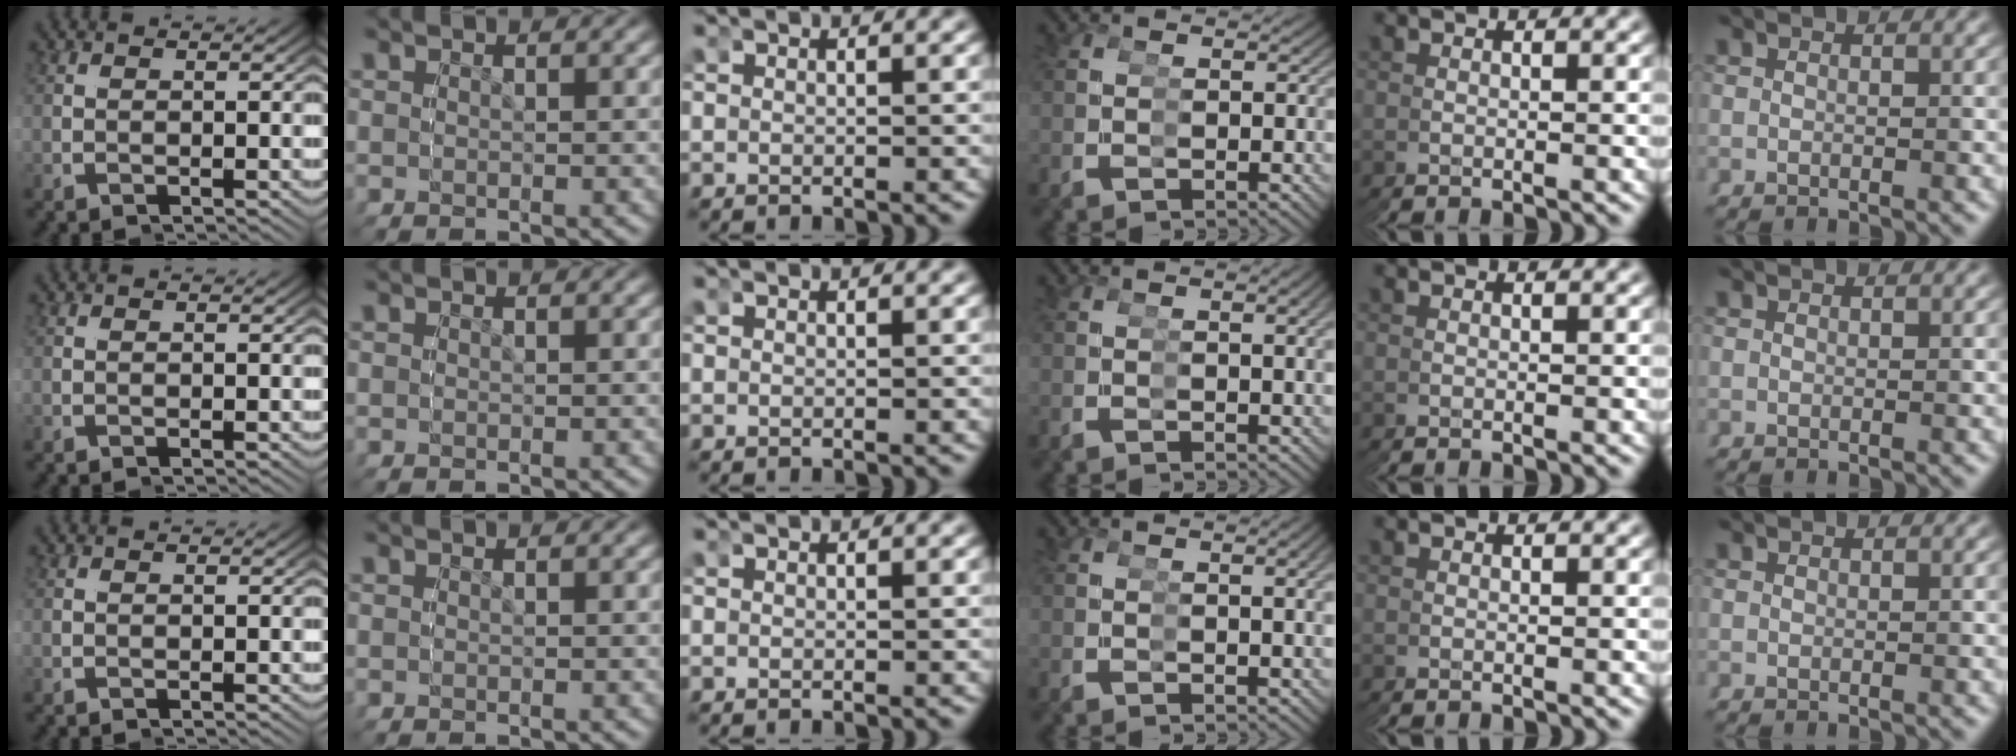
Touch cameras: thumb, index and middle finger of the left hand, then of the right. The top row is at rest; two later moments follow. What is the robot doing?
{"motion": "grasp_and_lifting", "object": "cup"}